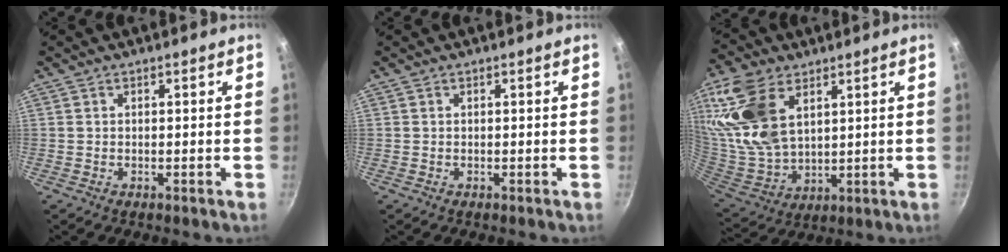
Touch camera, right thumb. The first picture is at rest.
{"total": 0.0}
{"total": 19.2, "force": [8.0, 11.5, 13.1], "torque": [-0.265, -0.030, 0.169]}